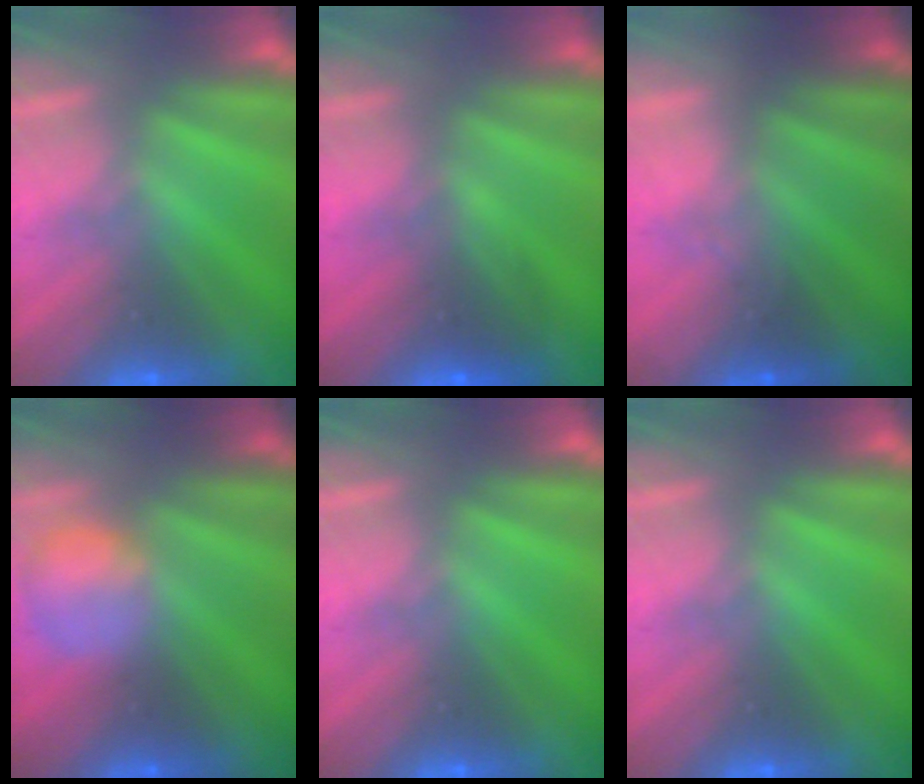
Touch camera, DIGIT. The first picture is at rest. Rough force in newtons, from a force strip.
{"total": 2.8}
{"total": 1.5}
{"total": 2.4}
{"total": 0.0}
{"total": 0.0}